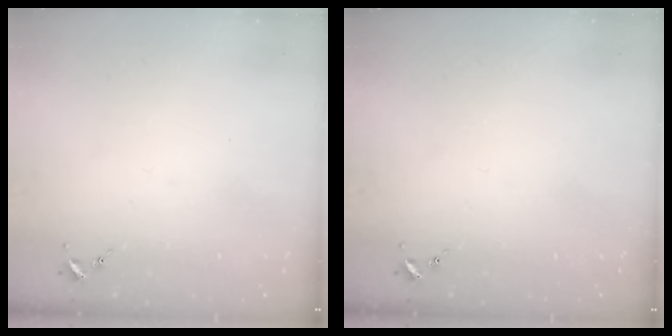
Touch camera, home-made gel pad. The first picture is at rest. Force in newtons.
{"total": 0.0}